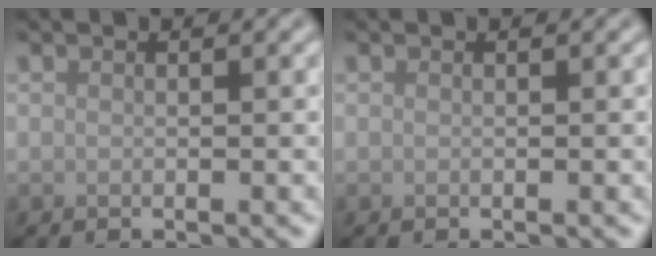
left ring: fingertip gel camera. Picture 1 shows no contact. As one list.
[{"total": 0.0}]